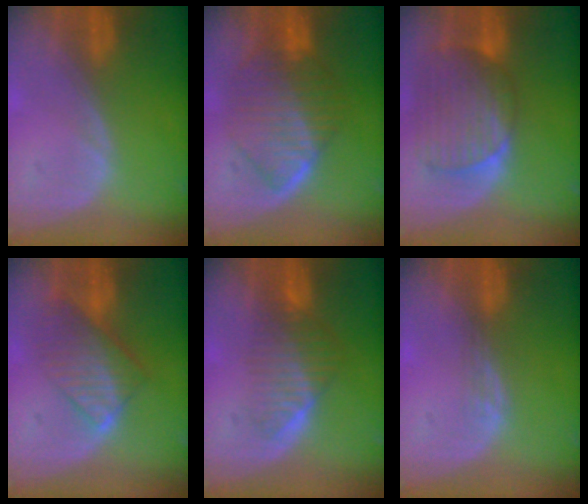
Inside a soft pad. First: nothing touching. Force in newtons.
{"total": 9.3, "press": 9.3, "slide": 0.6}
{"total": 10.1, "press": 8.6, "slide": 5.3}
{"total": 8.3, "press": 7.1, "slide": 4.1}
{"total": 6.5, "press": 5.5, "slide": 3.4}
{"total": 1.8, "press": 1.3, "slide": 1.2}